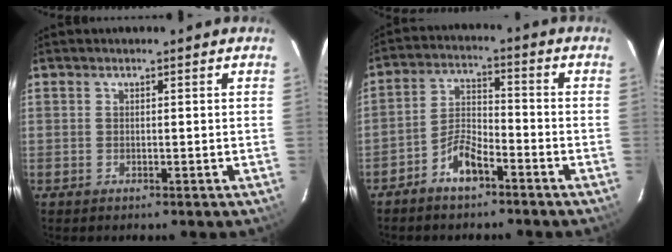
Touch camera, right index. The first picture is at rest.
{"total": 6.2, "force": [-4.5, 2.1, 3.7], "torque": [-0.085, 0.014, -0.088]}